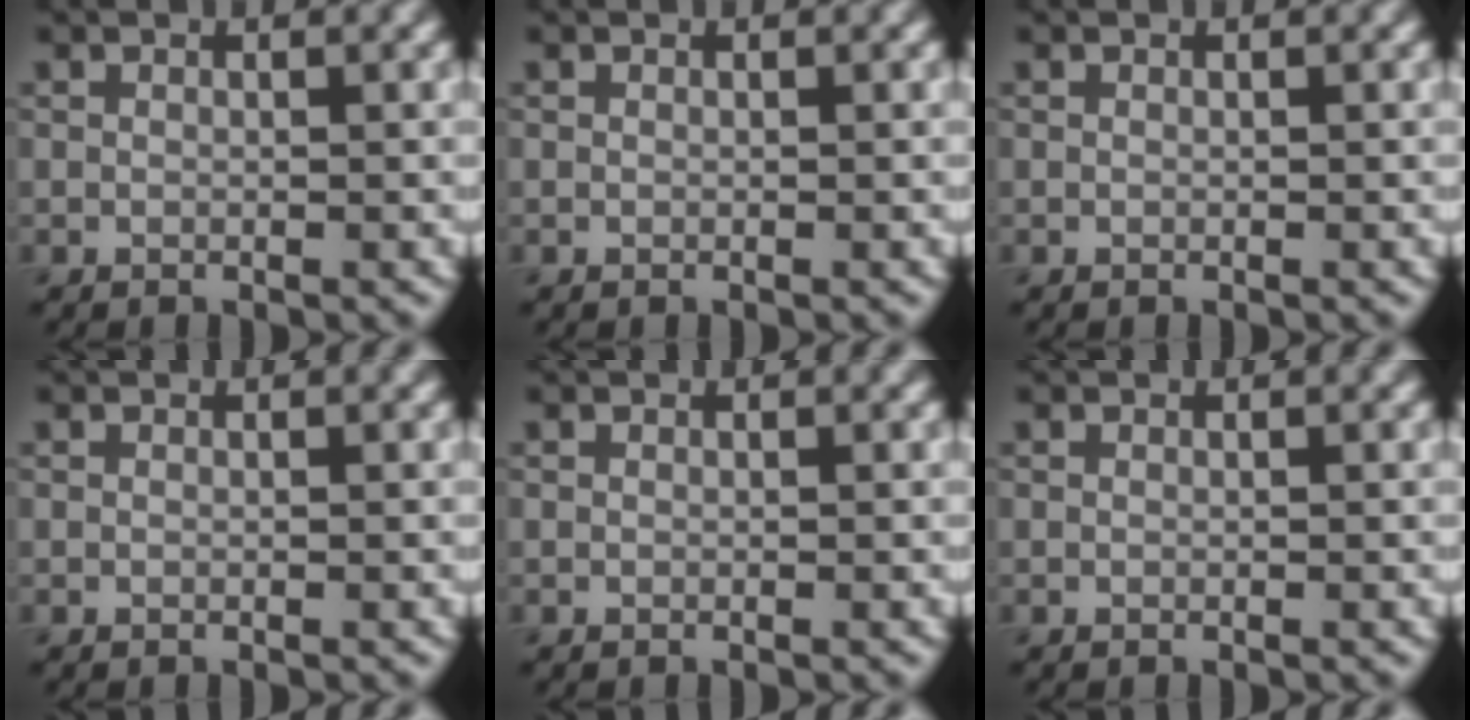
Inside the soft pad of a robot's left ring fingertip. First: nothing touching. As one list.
[{"total": 0.0}, {"total": 0.0}, {"total": 0.0}, {"total": 0.0}, {"total": 0.0}]